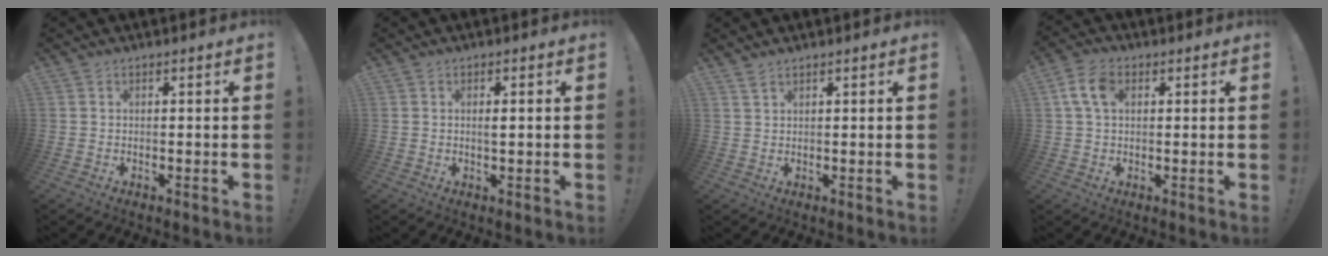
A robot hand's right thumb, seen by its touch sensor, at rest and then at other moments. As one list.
[{"total": 1.6, "force": [0.1, 0.2, 1.6], "torque": [-0.027, 0.000, -0.001]}, {"total": 1.5, "force": [1.3, 0.4, 0.7], "torque": [-0.011, -0.003, 0.024]}, {"total": 7.6, "force": [1.9, 4.8, 5.6], "torque": [-0.105, 0.010, 0.039]}]